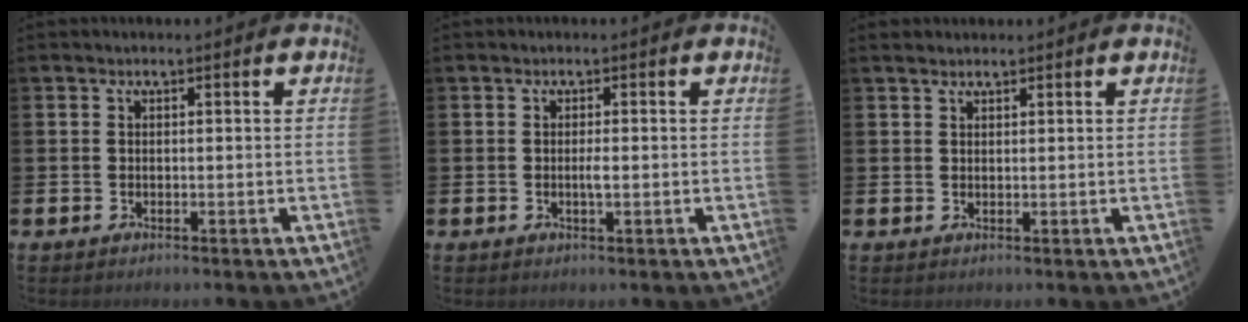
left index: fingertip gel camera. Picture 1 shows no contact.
{"total": 1.1, "force": [-0.1, 0.2, 1.1], "torque": [-0.022, 0.000, -0.001]}
{"total": 1.3, "force": [1.2, 0.4, 0.2], "torque": [0.009, -0.002, 0.020]}